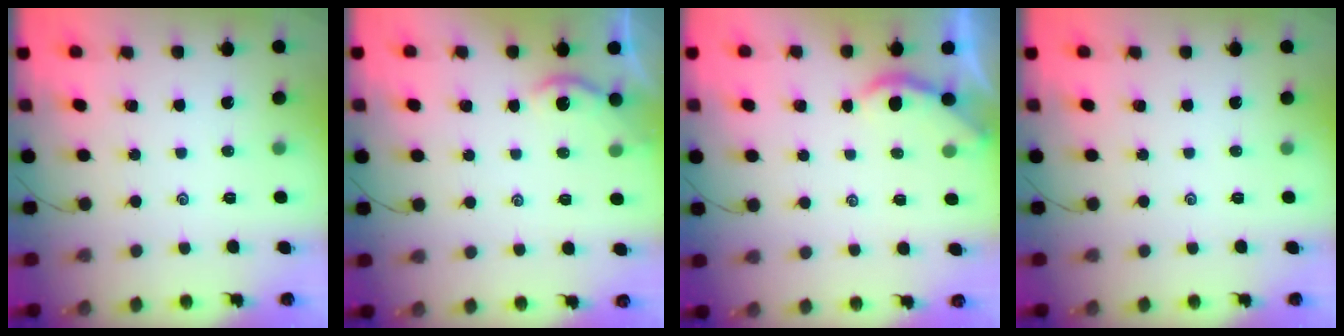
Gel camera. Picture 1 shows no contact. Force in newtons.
{"total": 2.8, "press": 2.8, "slide": 0.3}
{"total": 1.9, "press": 1.9, "slide": 0.4}
{"total": 0.0}